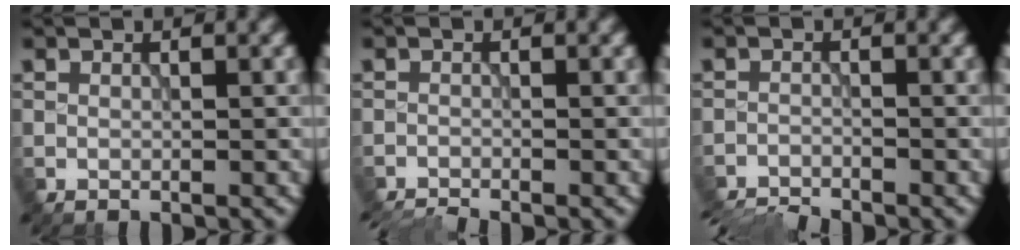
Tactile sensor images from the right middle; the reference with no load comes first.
{"total": 3.4, "force": [-3.3, 0.2, 1.0], "torque": [-0.023, -0.016, -0.064]}
{"total": 4.8, "force": [-4.6, 0.6, 1.0], "torque": [-0.026, -0.019, -0.081]}